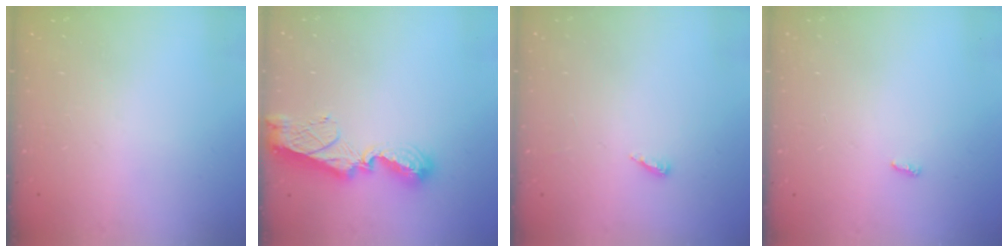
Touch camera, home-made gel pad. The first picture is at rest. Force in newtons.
{"total": 10.2, "press": 10.1, "slide": 1.1}
{"total": 2.8, "press": 2.8, "slide": 0.2}
{"total": 3.4, "press": 3.3, "slide": 0.6}